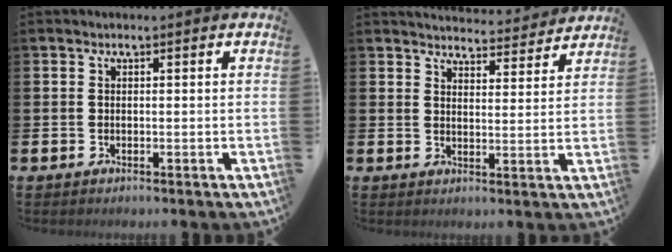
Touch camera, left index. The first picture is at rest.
{"total": 4.4, "force": [4.3, 0.5, 0.2], "torque": [-0.006, -0.035, 0.074]}